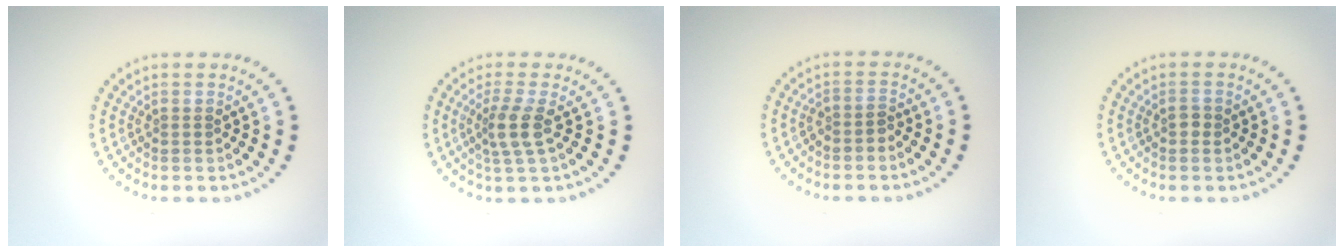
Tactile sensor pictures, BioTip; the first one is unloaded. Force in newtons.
{"total": 2.6, "press": 2.0, "slide": 1.6}
{"total": 1.5, "press": 1.1, "slide": 0.9}
{"total": 0.9, "press": 0.9, "slide": 0.1}